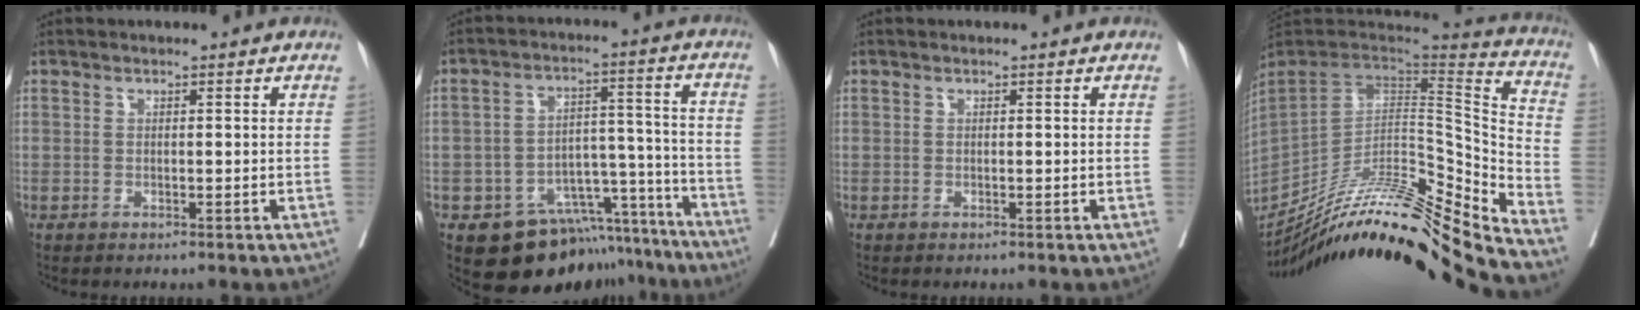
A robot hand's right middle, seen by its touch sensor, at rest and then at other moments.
{"total": 10.8, "force": [-7.8, 6.4, 3.9], "torque": [-0.021, 0.061, -0.100]}
{"total": 0.0}
{"total": 29.3, "force": [-23.9, -0.6, 16.8], "torque": [-0.223, -0.043, -0.373]}